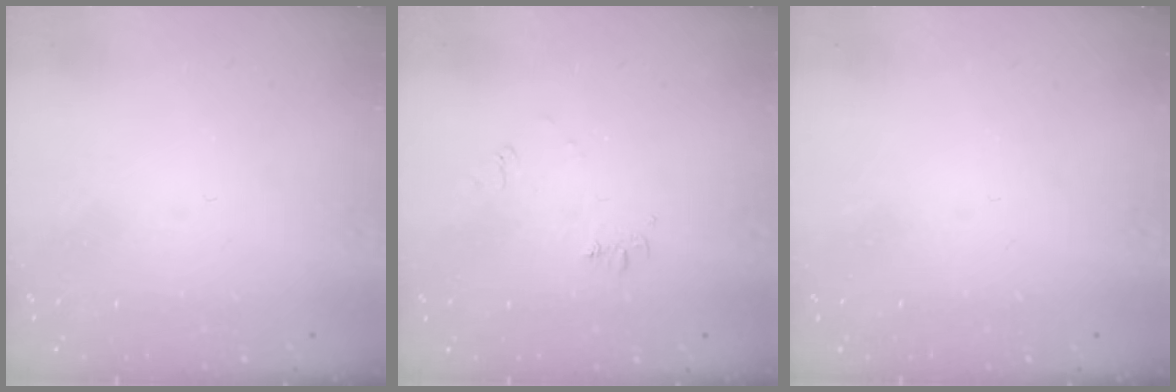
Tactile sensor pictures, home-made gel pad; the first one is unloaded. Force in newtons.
{"total": 5.1, "press": 5.1, "slide": 0.7}
{"total": 0.0}